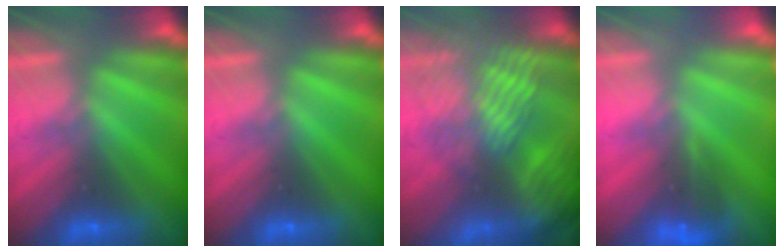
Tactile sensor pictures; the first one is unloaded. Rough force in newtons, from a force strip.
{"total": 0.0}
{"total": 9.0}
{"total": 4.6}